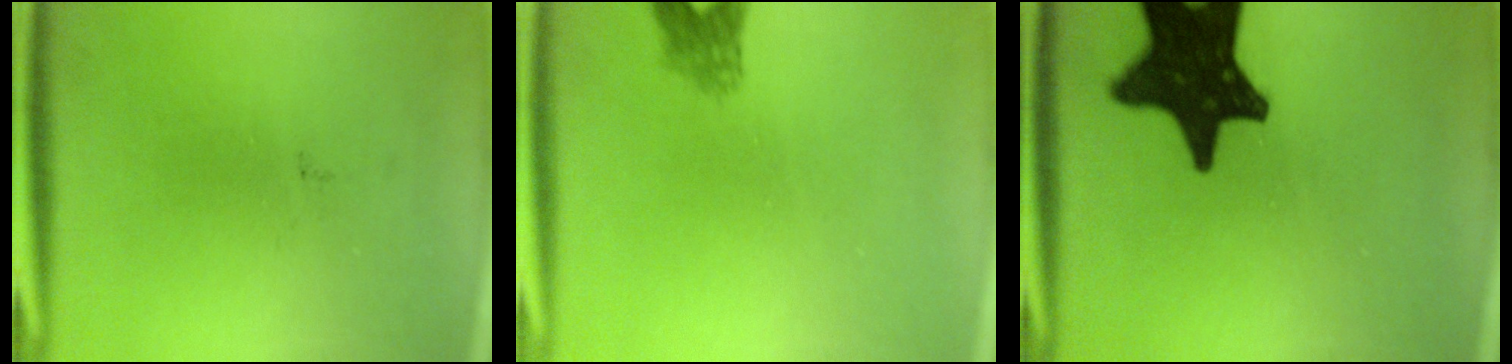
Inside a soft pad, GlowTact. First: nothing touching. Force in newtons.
{"total": 2.4}
{"total": 18.2}